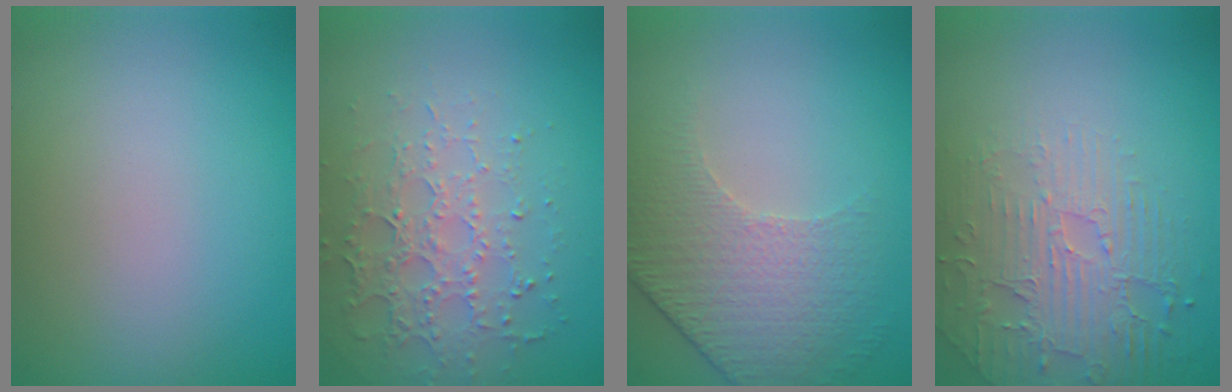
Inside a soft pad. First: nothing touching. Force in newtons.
{"total": 3.5, "press": 3.4, "slide": 1.0}
{"total": 4.5, "press": 3.6, "slide": 2.7}
{"total": 2.8, "press": 2.5, "slide": 1.4}